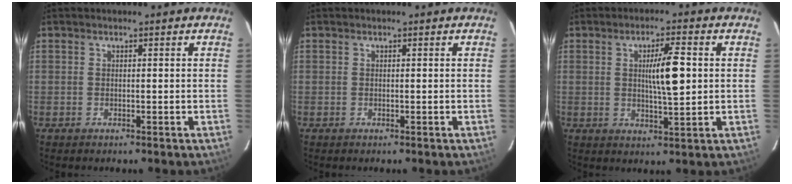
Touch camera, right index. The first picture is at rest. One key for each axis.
{"total": 0.0}
{"total": 6.8, "fx": 0.9, "fy": 0.7, "fz": 6.7, "tx": -0.111, "ty": 0.003, "tz": 0.017}